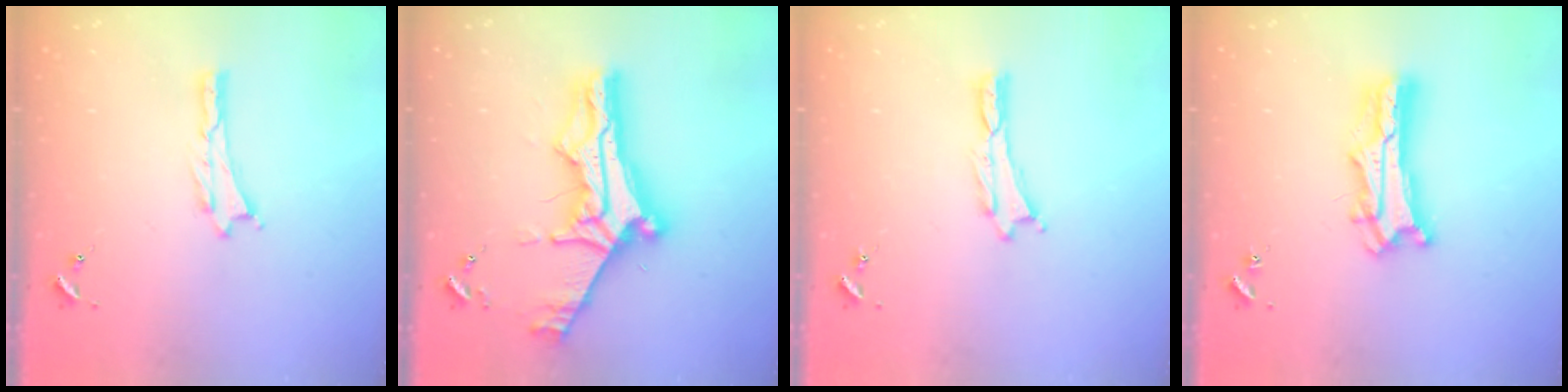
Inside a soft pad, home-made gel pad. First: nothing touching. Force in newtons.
{"total": 11.7, "press": 11.6, "slide": 1.2}
{"total": 0.0}
{"total": 7.6, "press": 7.5, "slide": 0.7}